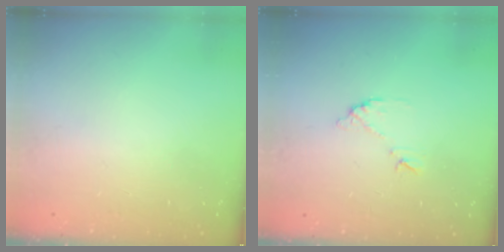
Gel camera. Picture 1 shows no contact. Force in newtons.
{"total": 7.6, "press": 7.6, "slide": 0.3}